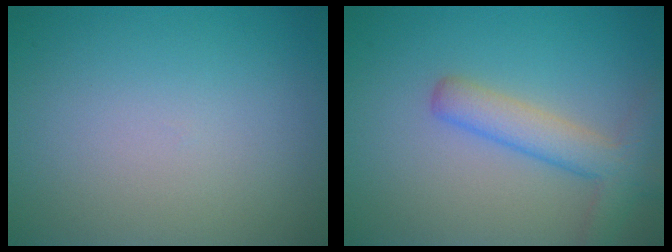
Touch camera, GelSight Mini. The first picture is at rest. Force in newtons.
{"total": 4.0, "press": 4.0, "slide": 0.2}